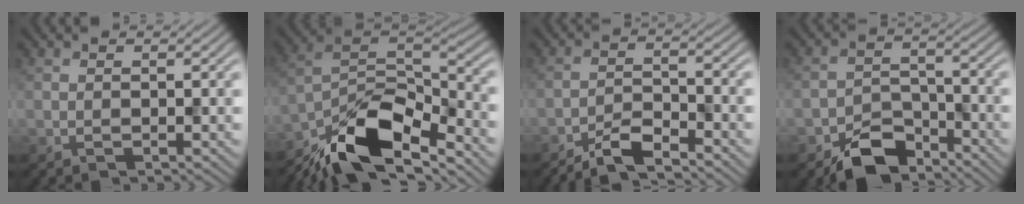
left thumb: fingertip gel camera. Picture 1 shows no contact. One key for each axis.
{"total": 14.0, "fx": -10.2, "fy": 4.6, "fz": 8.4, "tx": -0.165, "ty": -0.008, "tz": -0.193}
{"total": 4.9, "fx": -4.3, "fy": 0.7, "fz": 2.2, "tx": -0.042, "ty": 0.001, "tz": -0.086}
{"total": 7.4, "fx": -5.6, "fy": 3.7, "fz": 3.2, "tx": -0.053, "ty": -0.006, "tz": -0.111}